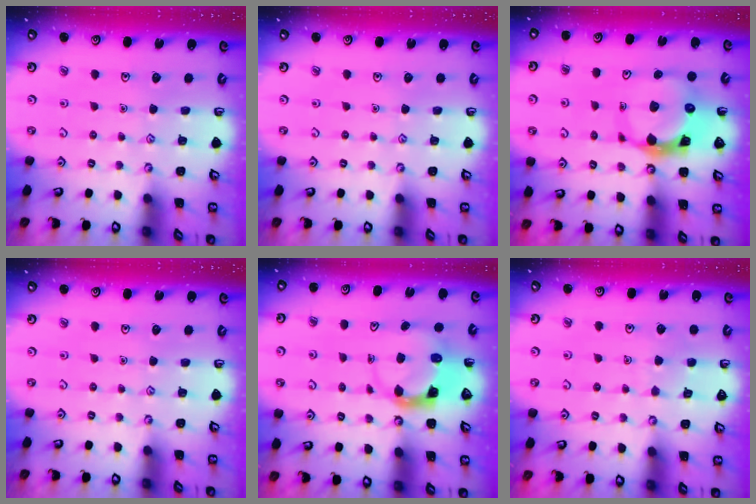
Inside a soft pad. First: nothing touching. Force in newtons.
{"total": 0.0}
{"total": 8.2, "press": 8.1, "slide": 1.3}
{"total": 0.0}
{"total": 3.7, "press": 3.6, "slide": 0.5}
{"total": 4.0, "press": 4.0, "slide": 0.4}